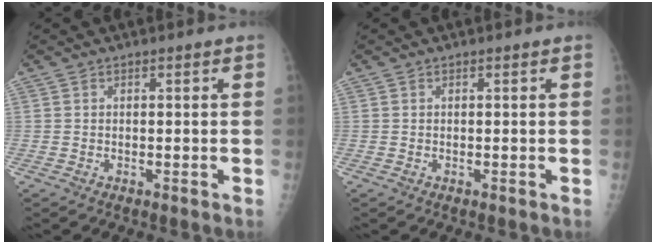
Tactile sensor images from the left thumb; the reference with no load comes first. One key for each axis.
{"total": 0.0}